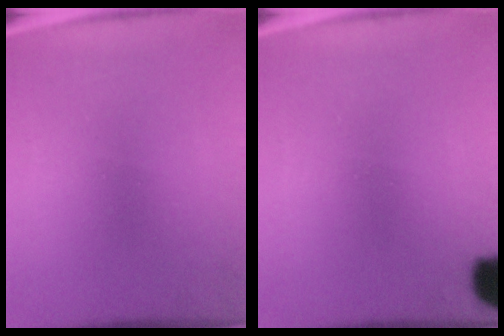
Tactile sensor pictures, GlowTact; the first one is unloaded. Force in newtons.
{"total": 7.2}